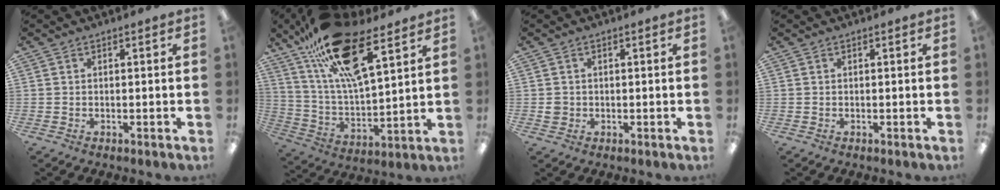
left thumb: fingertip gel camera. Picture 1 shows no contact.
{"total": 23.2, "force": [13.6, 9.0, 16.5], "torque": [-0.287, -0.053, 0.236]}
{"total": 2.0, "force": [0.0, 1.9, 0.6], "torque": [-0.003, 0.003, -0.004]}
{"total": 0.0}